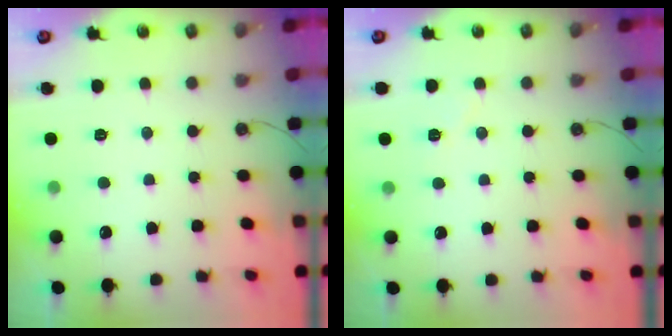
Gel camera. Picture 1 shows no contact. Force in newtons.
{"total": 4.2, "press": 4.0, "slide": 1.4}